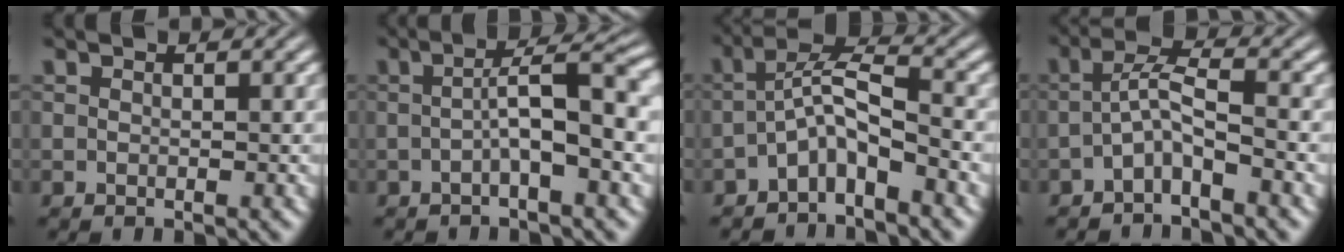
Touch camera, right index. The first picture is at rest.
{"total": 4.2, "force": [-0.5, -0.7, 4.1], "torque": [-0.051, 0.011, -0.009]}
{"total": 4.4, "force": [-1.2, 2.5, 3.4], "torque": [-0.055, -0.006, -0.028]}
{"total": 3.0, "force": [-0.6, 1.3, 2.7], "torque": [-0.037, 0.005, -0.020]}